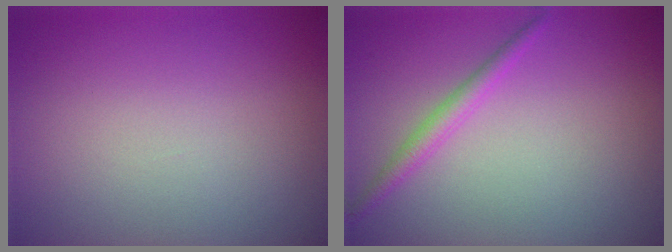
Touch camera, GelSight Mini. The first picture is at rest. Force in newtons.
{"total": 1.8, "press": 1.7, "slide": 0.1}